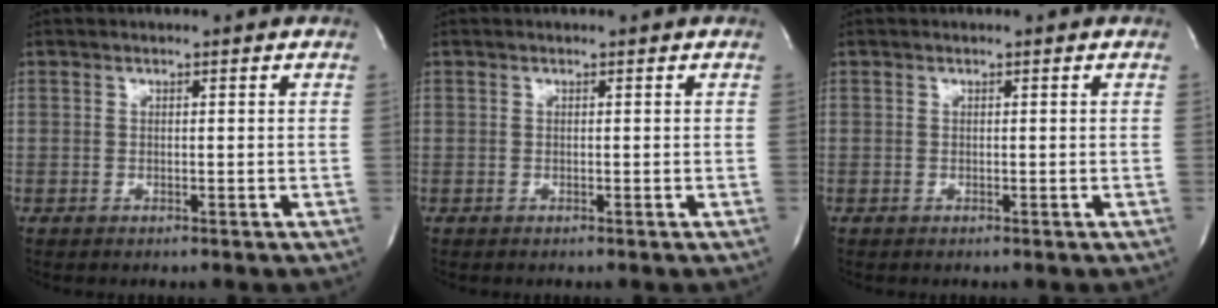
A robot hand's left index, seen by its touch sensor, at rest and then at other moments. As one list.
[{"total": 0.0}, {"total": 0.0}]